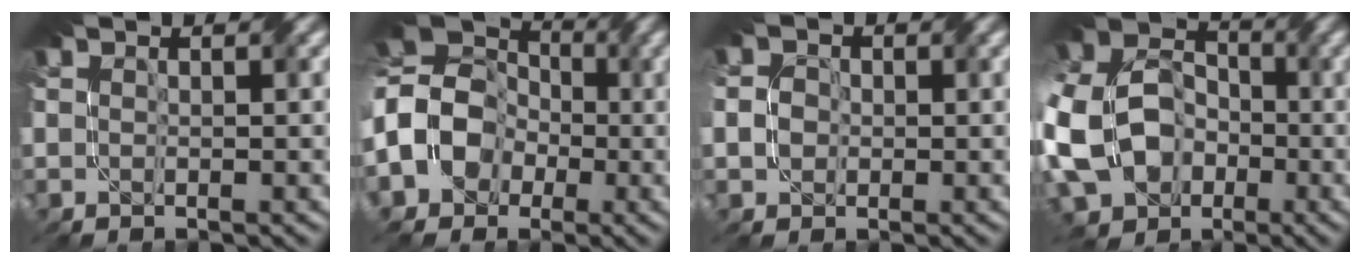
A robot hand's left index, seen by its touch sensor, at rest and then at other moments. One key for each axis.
{"total": 8.8, "fx": -2.1, "fy": 7.2, "fz": 4.5, "tx": -0.090, "ty": 0.002, "tz": -0.061}
{"total": 1.9, "fx": -0.6, "fy": 1.6, "fz": 0.7, "tx": -0.014, "ty": 0.001, "tz": -0.019}
{"total": 15.7, "fx": -4.6, "fy": 12.2, "fz": 8.7, "tx": -0.204, "ty": -0.024, "tz": -0.099}